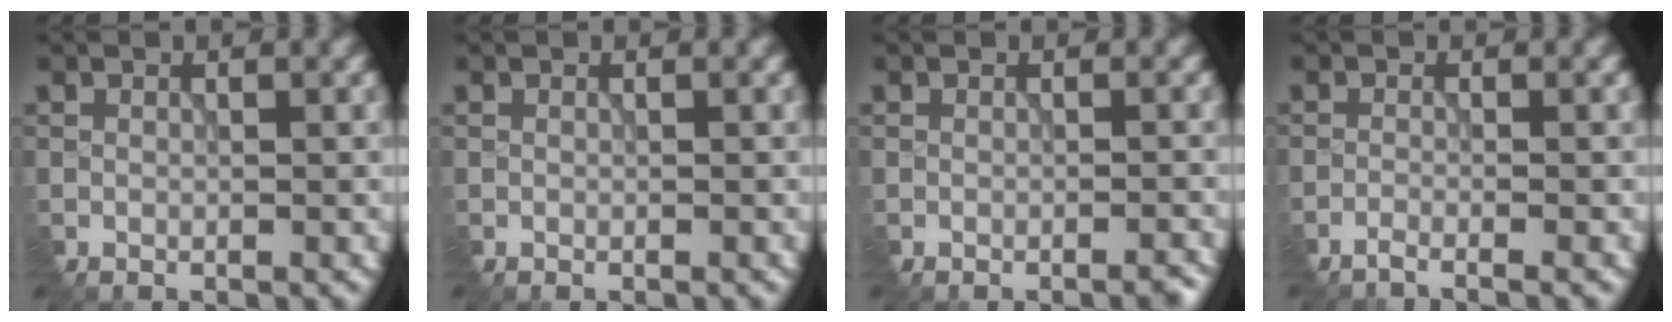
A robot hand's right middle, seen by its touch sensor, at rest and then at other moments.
{"total": 0.0}
{"total": 0.9, "force": [-0.7, 0.0, 0.5], "torque": [-0.006, -0.001, -0.011]}
{"total": 1.5, "force": [-1.1, 0.2, 1.0], "torque": [-0.010, -0.001, -0.030]}